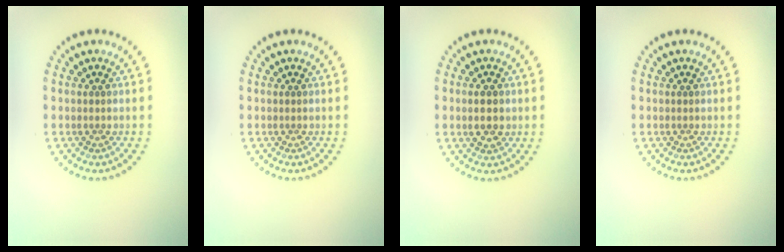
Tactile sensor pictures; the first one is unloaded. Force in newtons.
{"total": 0.0}
{"total": 2.1, "press": 2.1, "slide": 0.1}
{"total": 0.0}